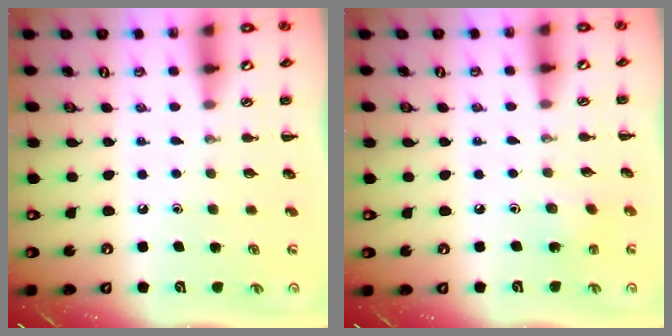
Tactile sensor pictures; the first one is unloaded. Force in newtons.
{"total": 2.7, "press": 2.6, "slide": 0.8}